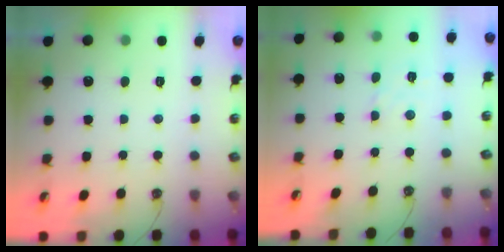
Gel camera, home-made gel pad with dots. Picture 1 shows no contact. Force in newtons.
{"total": 1.5, "press": 1.4, "slide": 0.6}